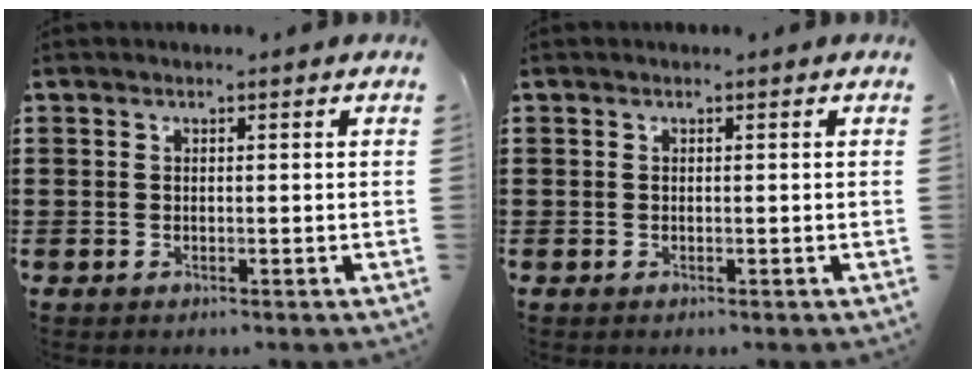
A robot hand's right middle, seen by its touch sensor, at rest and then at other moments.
{"total": 0.0}